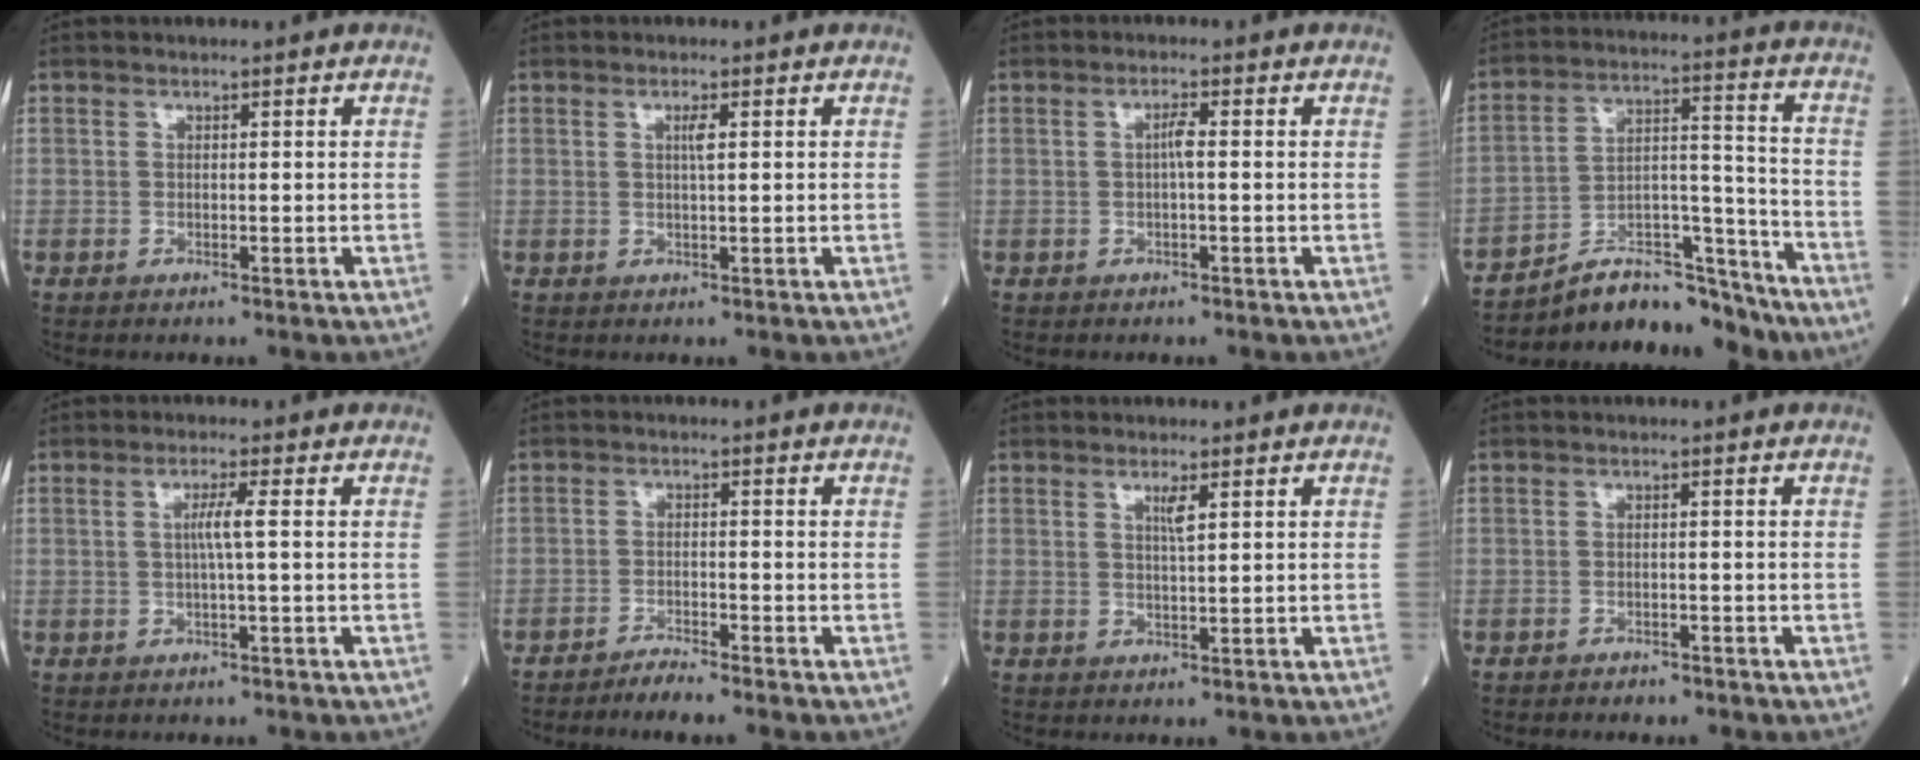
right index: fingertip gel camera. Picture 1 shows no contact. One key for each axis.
{"total": 1.5, "fx": 0.4, "fy": -0.1, "fz": 1.4, "tx": -0.027, "ty": 0.000, "tz": 0.006}
{"total": 1.8, "fx": 0.0, "fy": 0.1, "fz": 1.8, "tx": -0.033, "ty": 0.003, "tz": -0.001}
{"total": 14.7, "fx": -13.4, "fy": 4.4, "fz": 3.8, "tx": -0.053, "ty": 0.053, "tz": -0.216}
{"total": 2.7, "fx": 0.1, "fy": -0.5, "fz": 2.6, "tx": -0.050, "ty": 0.001, "tz": 0.001}
{"total": 2.7, "fx": -2.5, "fy": -0.5, "fz": 0.8, "tx": -0.020, "ty": -0.007, "tz": -0.050}
{"total": 2.0, "fx": 0.9, "fy": -0.1, "fz": 1.8, "tx": -0.035, "ty": -0.003, "tz": 0.016}
{"total": 2.5, "fx": -2.2, "fy": 1.0, "fz": 0.6, "tx": -0.014, "ty": 0.001, "tz": -0.024}